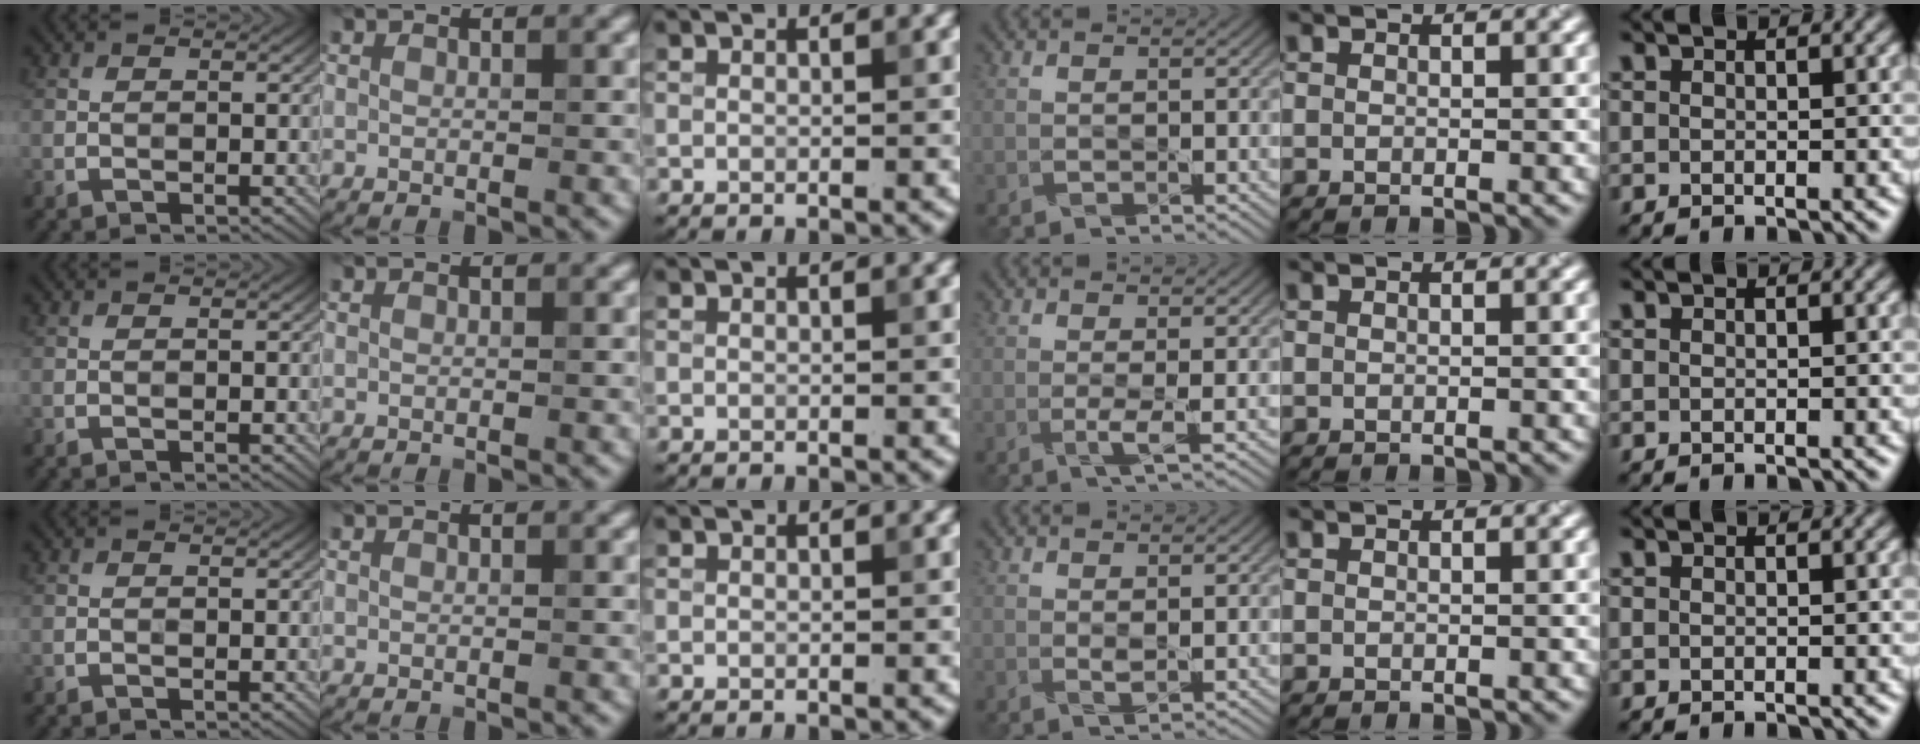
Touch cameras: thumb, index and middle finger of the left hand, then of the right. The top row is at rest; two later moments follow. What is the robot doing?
{"motion": "disassemble", "object": "velcro strap"}